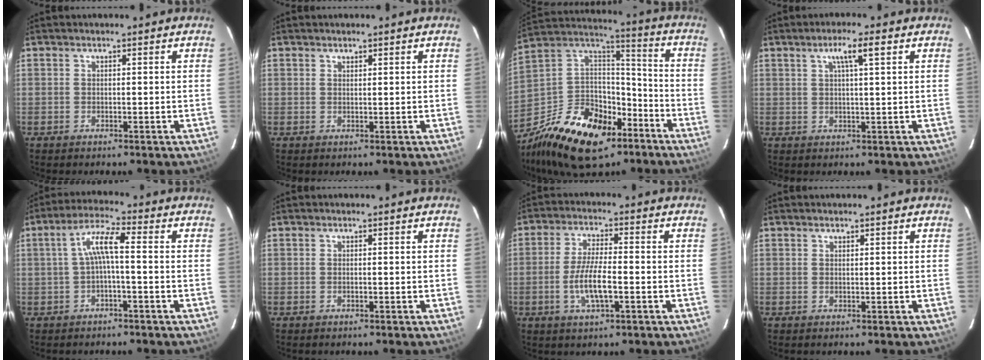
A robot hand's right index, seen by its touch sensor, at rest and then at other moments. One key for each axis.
{"total": 0.7, "fx": 0.6, "fy": 0.2, "fz": 0.1, "tx": -0.003, "ty": 0.001, "tz": 0.011}
{"total": 24.7, "fx": -14.3, "fy": 14.4, "fz": 14.1, "tx": -0.302, "ty": 0.022, "tz": -0.228}
{"total": 4.2, "fx": 1.9, "fy": 0.2, "fz": 3.7, "tx": -0.067, "ty": 0.008, "tz": 0.034}
{"total": 5.5, "fx": -0.7, "fy": 0.8, "fz": 5.4, "tx": -0.115, "ty": 0.016, "tz": -0.011}
{"total": 0.0}
{"total": 7.5, "fx": -2.2, "fy": 1.9, "fz": 6.9, "tx": -0.137, "ty": -0.005, "tz": -0.042}
{"total": 0.5, "fx": 0.5, "fy": 0.2, "fz": 0.1, "tx": -0.002, "ty": 0.002, "tz": 0.009}